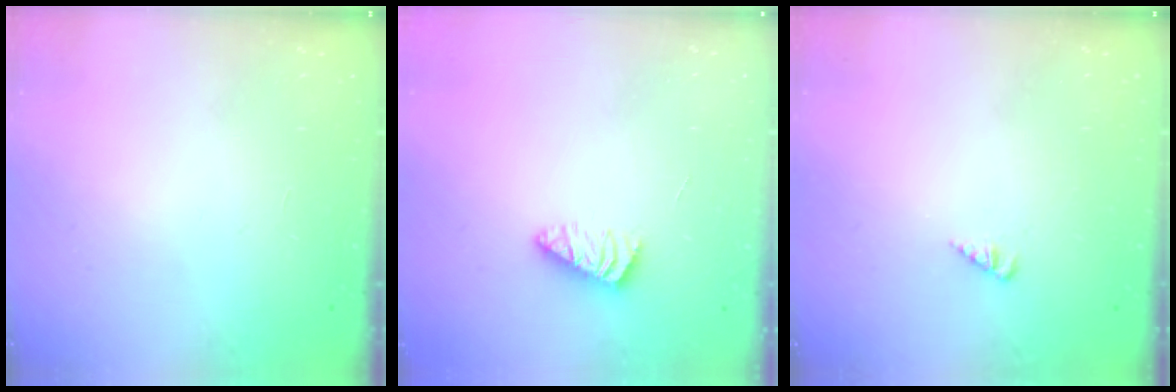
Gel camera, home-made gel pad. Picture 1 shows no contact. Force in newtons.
{"total": 2.2, "press": 2.2, "slide": 0.4}
{"total": 1.8, "press": 1.8, "slide": 0.3}